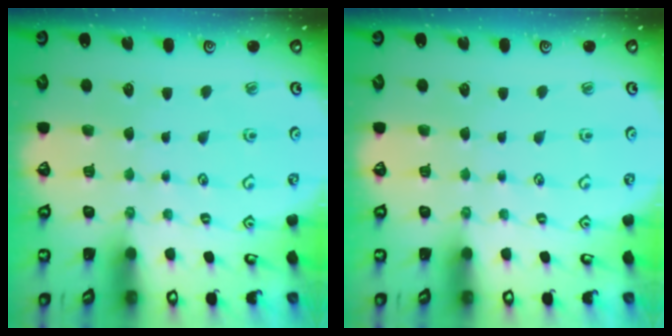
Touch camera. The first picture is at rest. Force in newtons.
{"total": 0.0}